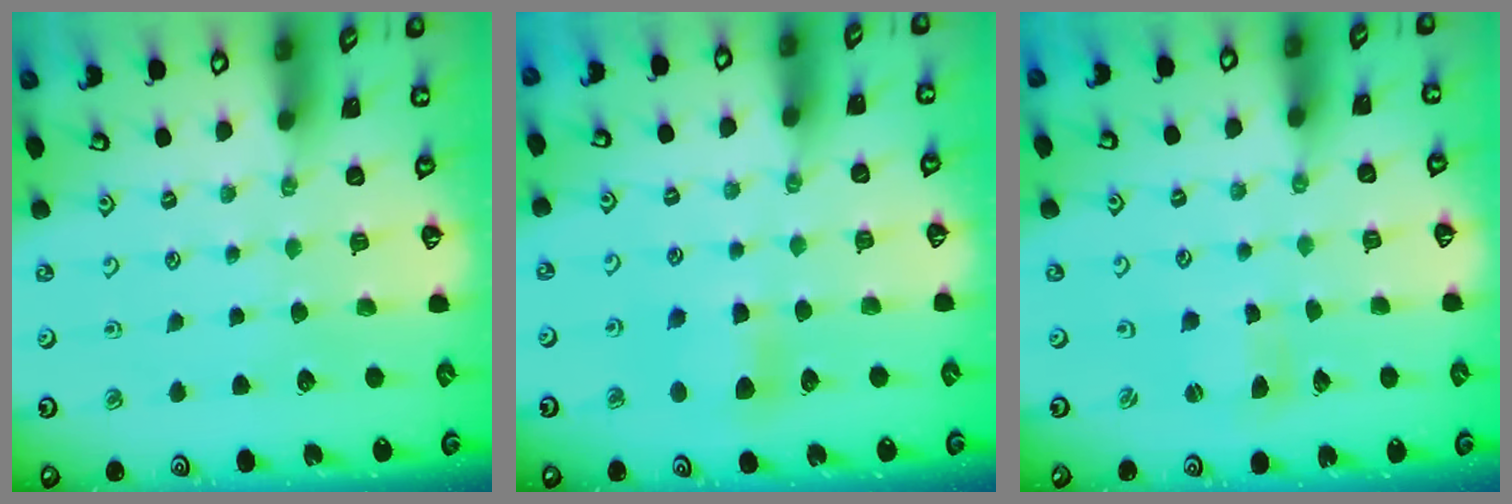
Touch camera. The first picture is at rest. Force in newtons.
{"total": 6.4, "press": 6.4, "slide": 0.7}
{"total": 1.2, "press": 1.2, "slide": 0.2}